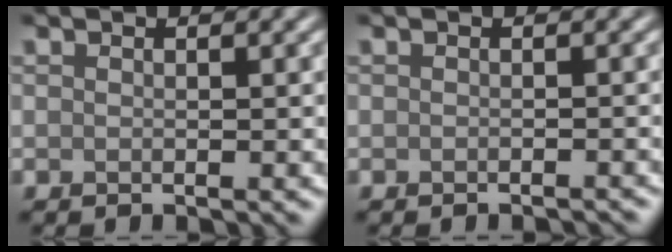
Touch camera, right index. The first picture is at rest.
{"total": 1.0, "force": [-0.9, 0.1, 0.3], "torque": [-0.001, 0.001, -0.011]}